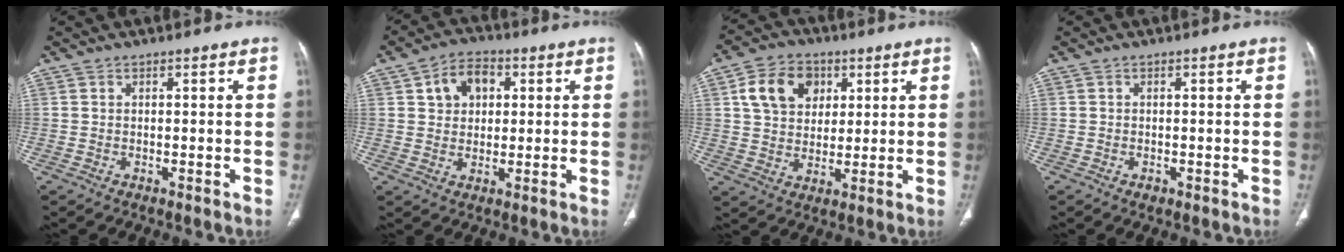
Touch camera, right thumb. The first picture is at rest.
{"total": 7.5, "force": [2.3, 5.5, 4.5], "torque": [-0.046, 0.004, 0.035]}
{"total": 11.2, "force": [3.9, 8.5, 6.2], "torque": [-0.082, -0.005, 0.067]}
{"total": 0.9, "force": [-0.4, 0.6, 0.5], "torque": [-0.008, 0.000, -0.004]}